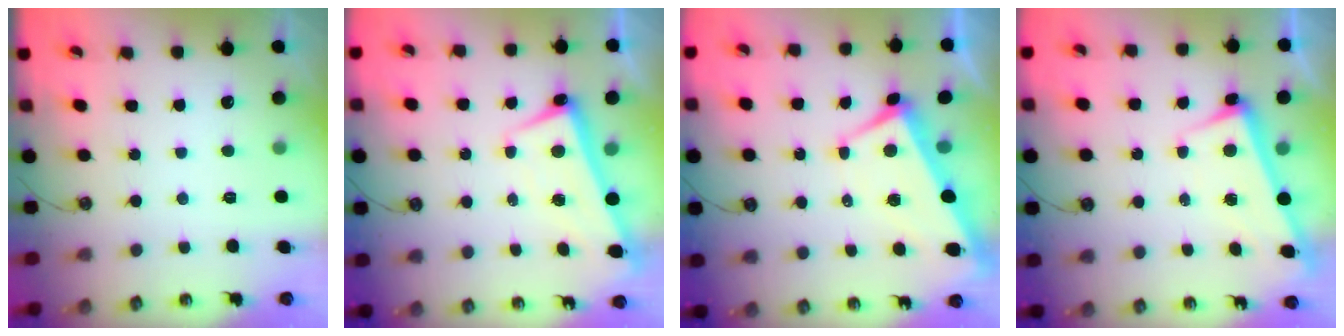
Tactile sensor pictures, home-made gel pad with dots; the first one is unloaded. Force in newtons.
{"total": 2.5, "press": 2.4, "slide": 0.6}
{"total": 1.4, "press": 0.9, "slide": 1.0}
{"total": 2.6, "press": 2.5, "slide": 0.7}